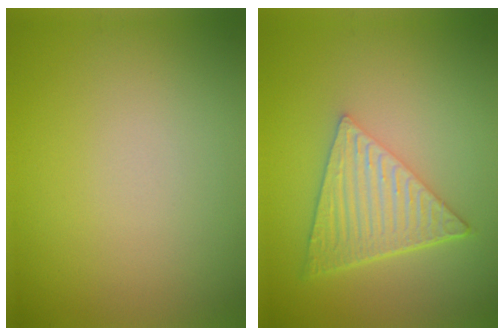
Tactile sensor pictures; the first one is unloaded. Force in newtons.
{"total": 6.4, "press": 4.4, "slide": 4.7}